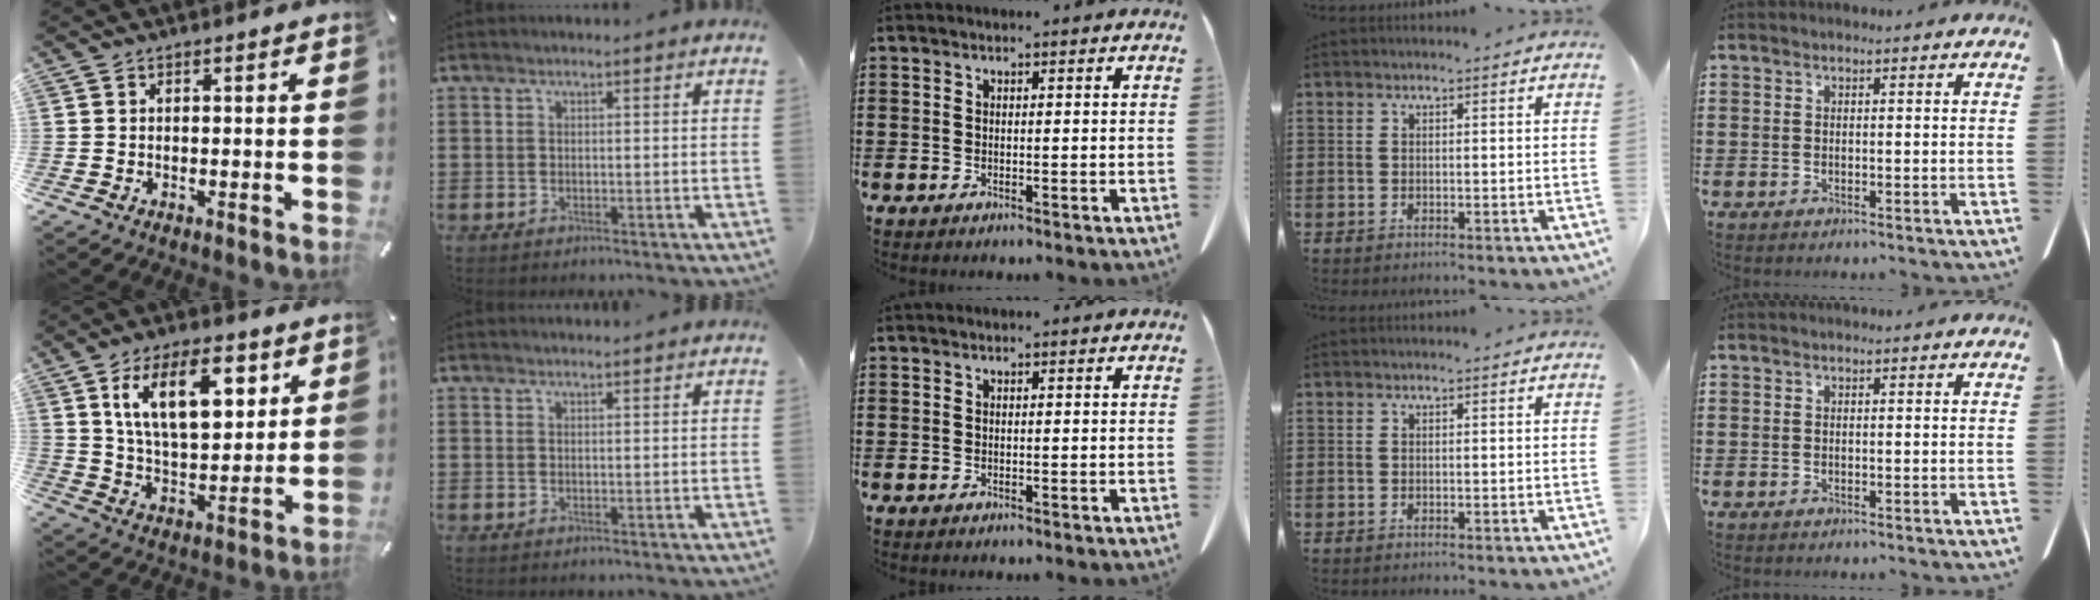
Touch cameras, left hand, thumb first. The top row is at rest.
{"thumb": {"total": 16.9, "force": [7.9, 8.6, 12.2], "torque": [-0.213, -0.009, 0.135]}, "index": {"total": 0.9, "force": [0.9, 0.0, 0.2], "torque": [-0.005, -0.001, 0.018]}}